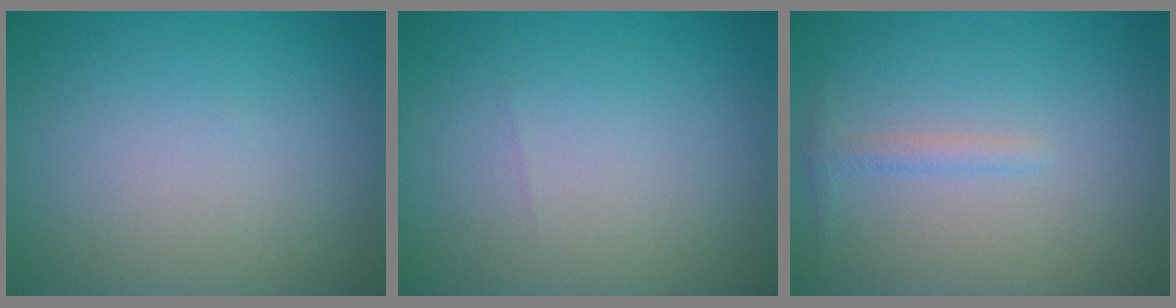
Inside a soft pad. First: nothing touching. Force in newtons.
{"total": 0.0}
{"total": 1.1, "press": 1.1, "slide": 0.0}